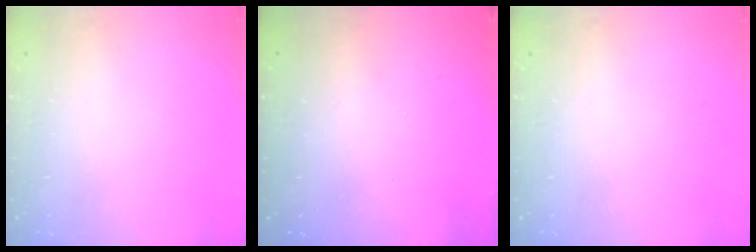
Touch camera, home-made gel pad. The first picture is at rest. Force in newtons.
{"total": 3.1, "press": 3.1, "slide": 0.2}
{"total": 0.0}